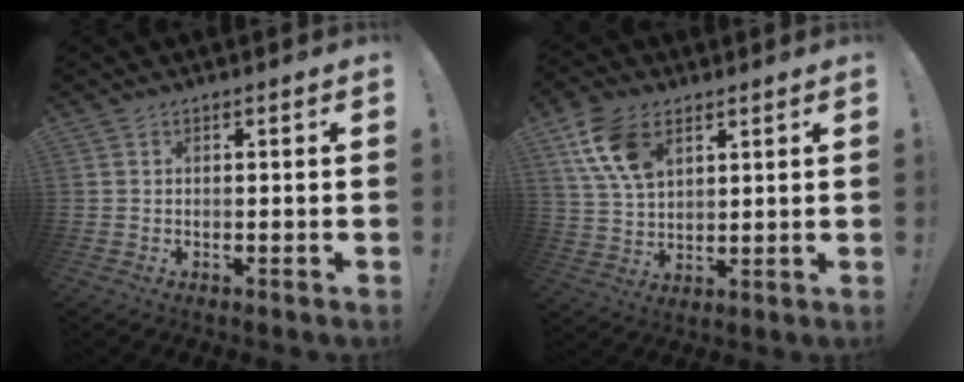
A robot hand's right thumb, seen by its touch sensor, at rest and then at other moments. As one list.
[{"total": 12.8, "force": [6.5, 7.7, 7.8], "torque": [-0.151, -0.014, 0.129]}]